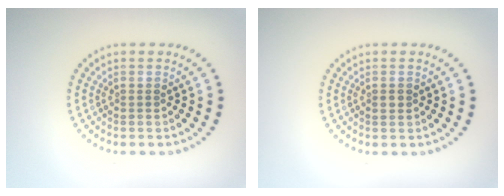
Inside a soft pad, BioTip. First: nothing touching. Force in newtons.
{"total": 1.0, "press": 1.0, "slide": 0.0}